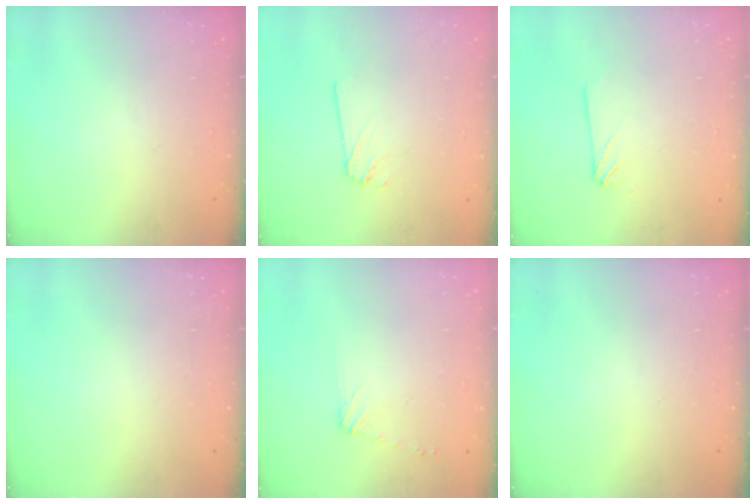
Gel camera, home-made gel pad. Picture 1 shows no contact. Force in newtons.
{"total": 1.6, "press": 1.6, "slide": 0.0}
{"total": 3.6, "press": 3.6, "slide": 0.4}
{"total": 0.0}
{"total": 6.2, "press": 6.1, "slide": 0.8}
{"total": 0.0}